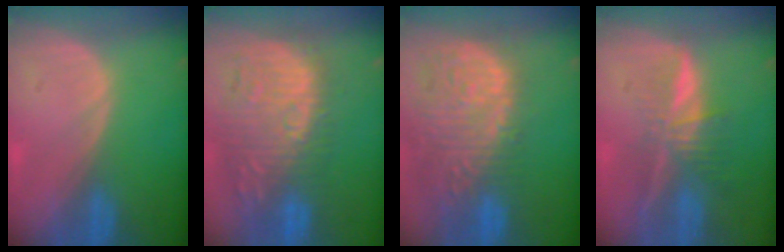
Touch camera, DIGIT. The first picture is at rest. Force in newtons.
{"total": 12.8, "press": 11.7, "slide": 5.4}
{"total": 14.9, "press": 12.3, "slide": 8.3}
{"total": 6.7, "press": 5.8, "slide": 3.3}